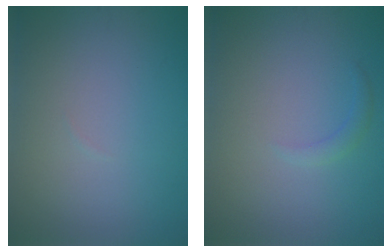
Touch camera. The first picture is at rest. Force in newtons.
{"total": 1.0, "press": 1.0, "slide": 0.1}